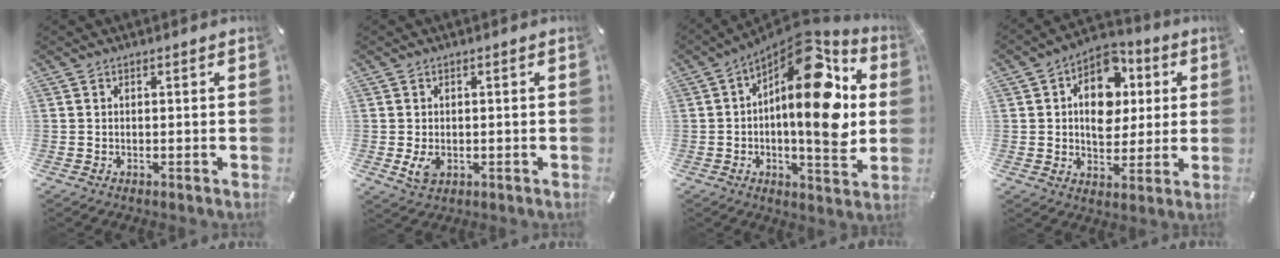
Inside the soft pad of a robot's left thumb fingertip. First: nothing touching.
{"total": 3.4, "force": [-0.6, 2.5, 2.2], "torque": [-0.042, -0.004, -0.012]}
{"total": 21.9, "force": [6.2, 8.7, 19.1], "torque": [-0.278, -0.060, 0.097]}
{"total": 13.4, "force": [2.8, 10.3, 8.0], "torque": [-0.126, -0.006, 0.054]}